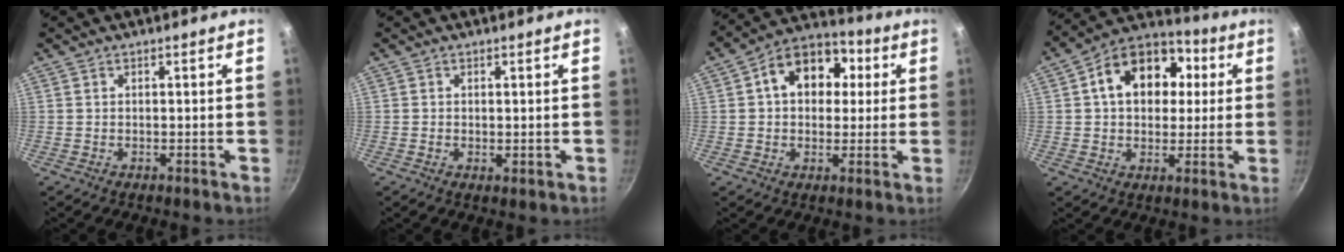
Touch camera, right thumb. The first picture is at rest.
{"total": 0.7, "force": [0.2, 0.4, 0.5], "torque": [-0.007, -0.007, 0.002]}
{"total": 13.9, "force": [3.1, 10.3, 8.8], "torque": [-0.098, 0.022, 0.029]}
{"total": 16.7, "force": [3.6, 12.3, 10.8], "torque": [-0.143, 0.026, 0.041]}